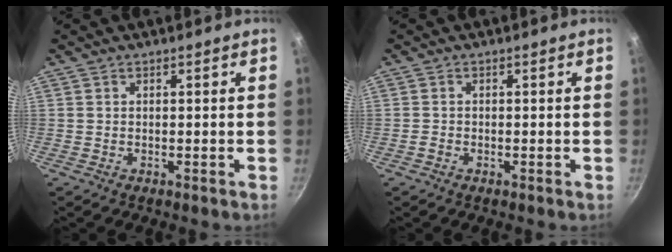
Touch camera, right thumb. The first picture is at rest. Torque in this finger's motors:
{"motor_torque": [0.63, -0.01, -0.03, -0.34, 0.00]}